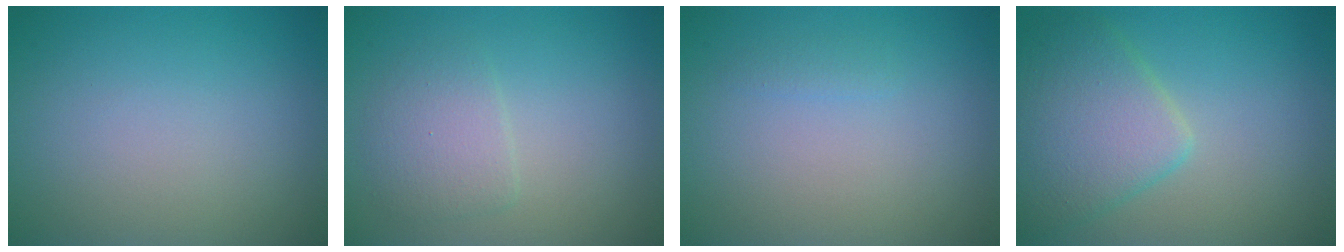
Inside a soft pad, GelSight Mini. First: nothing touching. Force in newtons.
{"total": 2.4, "press": 2.4, "slide": 0.1}
{"total": 0.6, "press": 0.6, "slide": 0.1}
{"total": 5.3, "press": 5.3, "slide": 0.3}